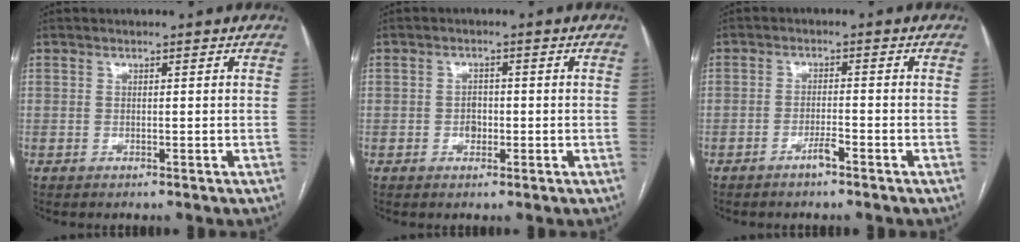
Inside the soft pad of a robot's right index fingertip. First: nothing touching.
{"total": 2.0, "force": [-0.5, 1.5, 1.2], "torque": [-0.015, 0.007, -0.007]}
{"total": 2.3, "force": [-1.7, 0.1, 1.6], "torque": [-0.030, 0.001, -0.031]}